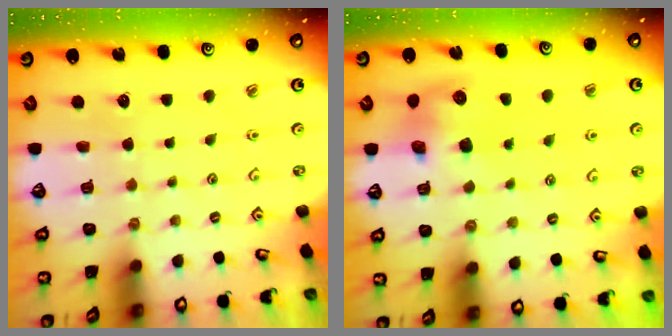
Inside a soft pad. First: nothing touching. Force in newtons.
{"total": 8.2, "press": 8.2, "slide": 0.8}